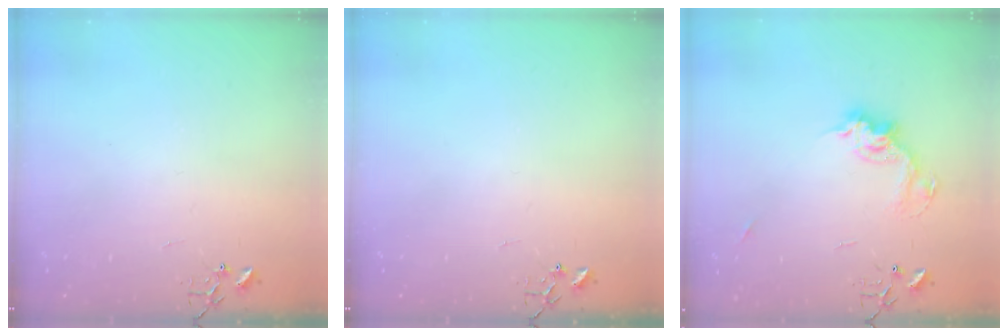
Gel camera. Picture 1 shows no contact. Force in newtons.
{"total": 0.0}
{"total": 13.5, "press": 13.5, "slide": 0.7}